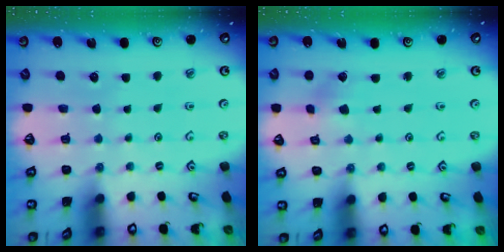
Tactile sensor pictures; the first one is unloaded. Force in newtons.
{"total": 2.3, "press": 2.3, "slide": 0.4}